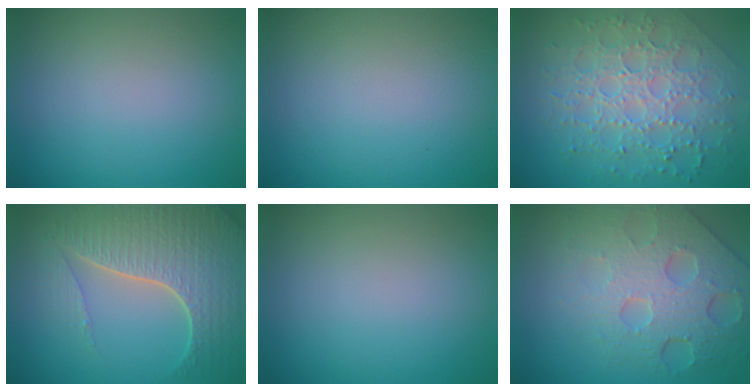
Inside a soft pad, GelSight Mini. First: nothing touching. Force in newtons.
{"total": 0.0}
{"total": 7.8, "press": 5.6, "slide": 5.5}
{"total": 7.8, "press": 5.7, "slide": 5.3}
{"total": 0.0}
{"total": 8.2, "press": 5.6, "slide": 6.0}